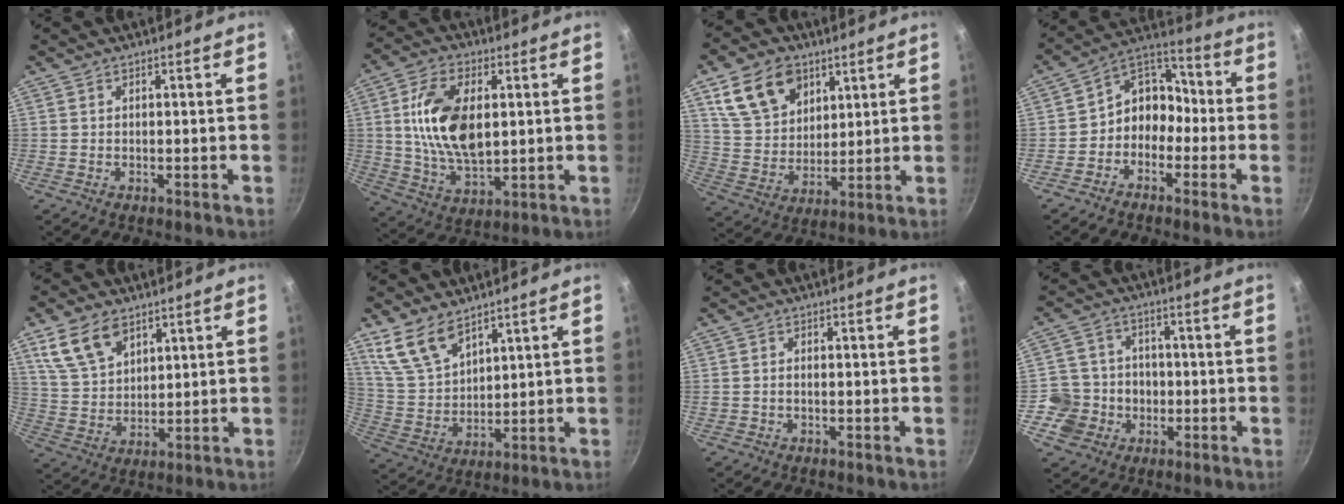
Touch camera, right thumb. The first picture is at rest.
{"total": 16.0, "force": [2.4, 8.9, 13.1], "torque": [-0.236, -0.008, 0.050]}
{"total": 14.3, "force": [7.4, 9.9, 7.1], "torque": [-0.102, -0.023, 0.147]}
{"total": 10.0, "force": [-2.5, 7.9, 5.6], "torque": [-0.053, 0.057, -0.062]}
{"total": 10.4, "force": [6.1, 6.2, 5.8], "torque": [-0.096, -0.021, 0.127]}
{"total": 10.0, "force": [7.2, 4.8, 5.1], "torque": [-0.092, -0.031, 0.159]}
{"total": 1.4, "force": [-0.2, 1.1, 0.8], "torque": [-0.017, 0.006, -0.001]}
{"total": 10.0, "force": [-2.6, 9.4, 2.3], "torque": [-0.005, 0.027, -0.045]}